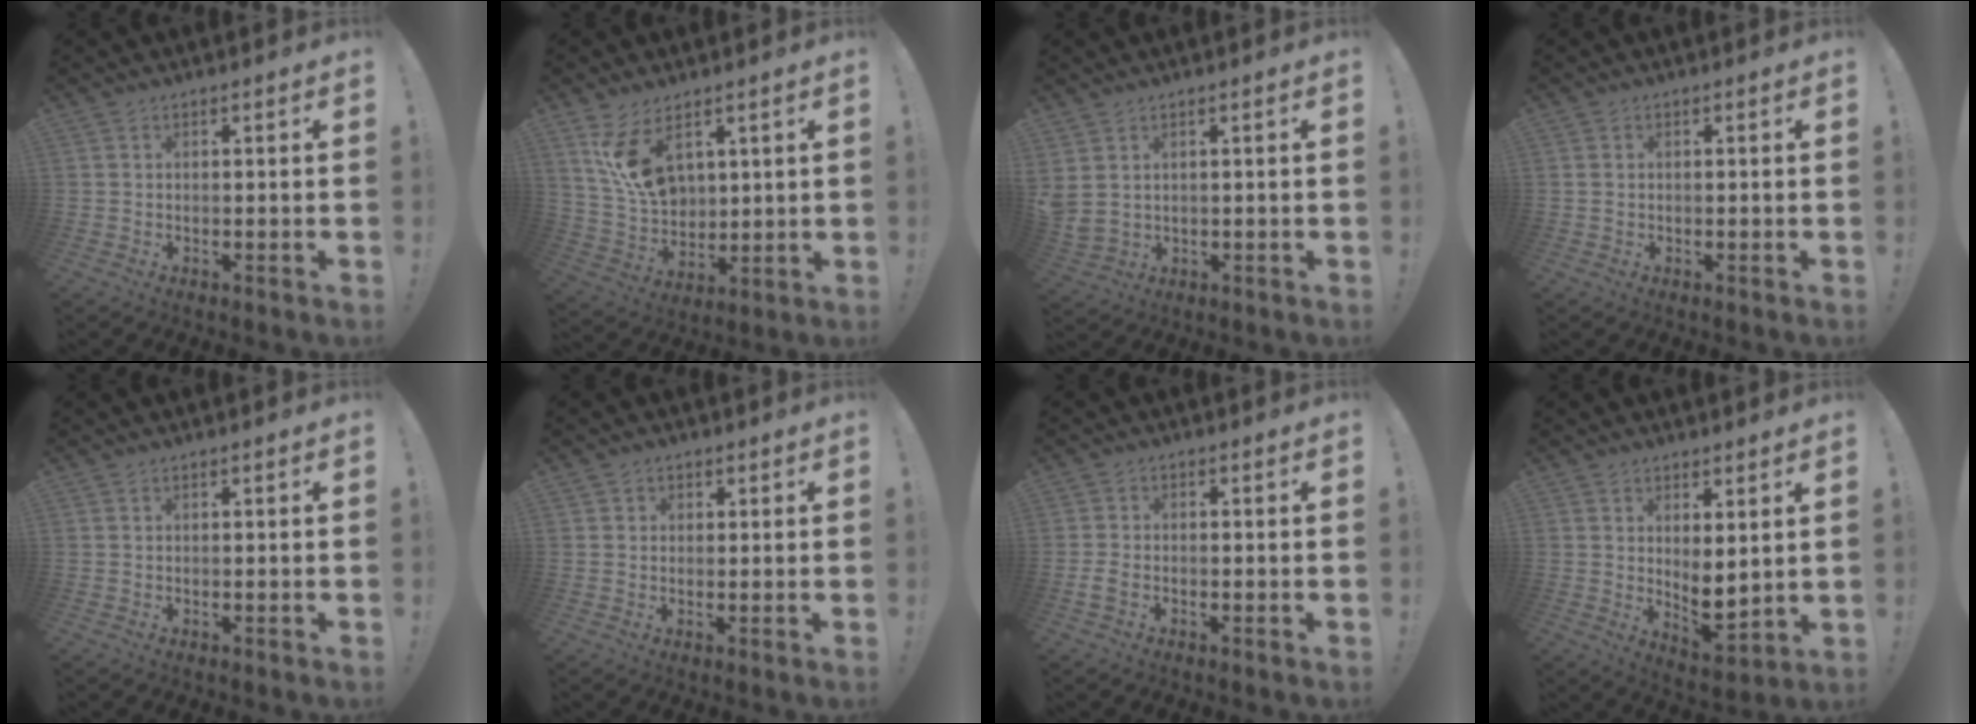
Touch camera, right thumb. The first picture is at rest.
{"total": 13.7, "force": [6.7, 8.4, 8.6], "torque": [-0.160, -0.034, 0.133]}
{"total": 3.5, "force": [1.9, 1.6, 2.5], "torque": [-0.043, -0.006, 0.039]}
{"total": 1.0, "force": [0.3, 0.9, 0.1], "torque": [-0.005, 0.004, 0.007]}
{"total": 0.0}
{"total": 1.9, "force": [0.8, 1.7, 0.3], "torque": [0.005, -0.005, 0.012]}
{"total": 2.7, "force": [-1.1, 1.5, 2.0], "torque": [-0.041, 0.007, -0.018]}
{"total": 6.0, "force": [1.8, 2.5, 5.2], "torque": [-0.060, -0.035, 0.041]}